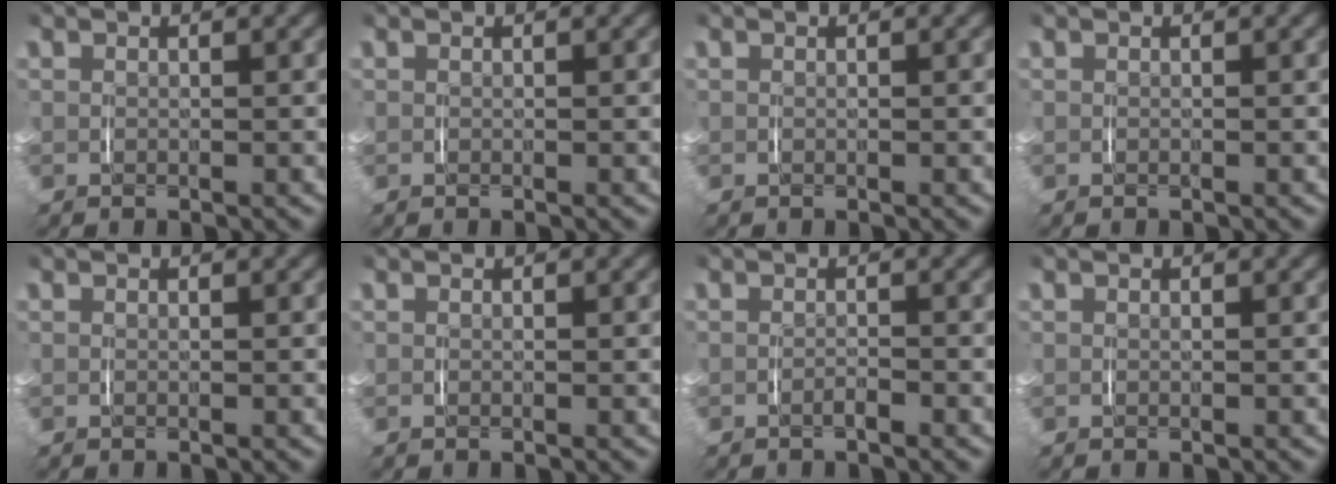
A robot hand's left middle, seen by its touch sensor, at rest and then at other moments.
{"total": 0.0}
{"total": 0.0}
{"total": 0.0}
{"total": 0.0}
{"total": 0.0}
{"total": 0.8, "force": [-0.7, 0.0, 0.3], "torque": [-0.003, 0.005, -0.017]}
{"total": 0.0}